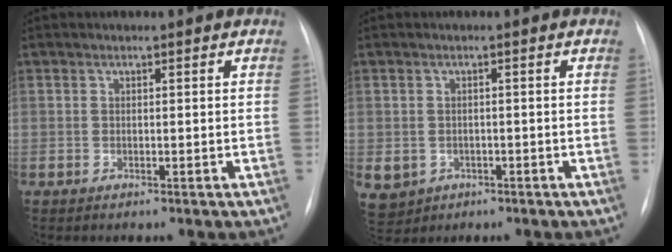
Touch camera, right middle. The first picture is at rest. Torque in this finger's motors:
{"motor_torque": [0.37, -0.32, 0.27, 0.05]}